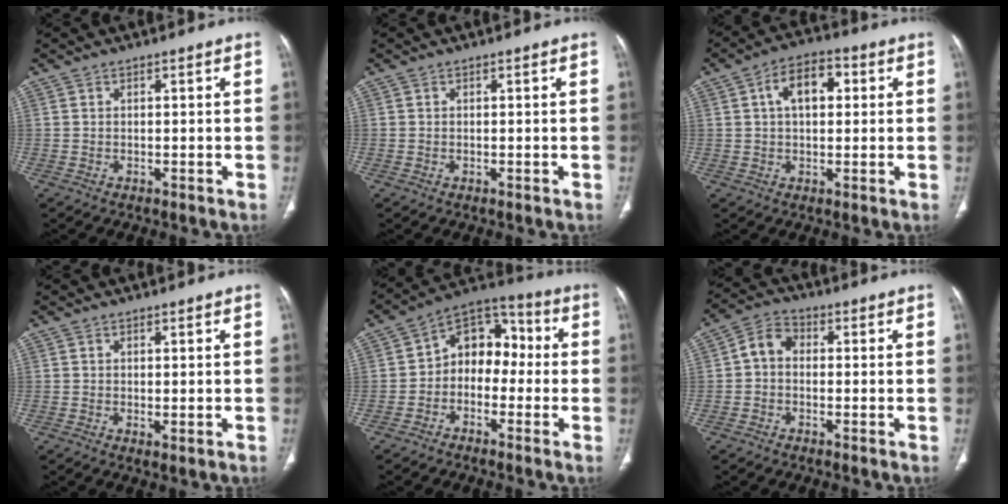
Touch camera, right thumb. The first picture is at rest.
{"total": 0.0}
{"total": 8.6, "force": [2.1, 5.0, 6.7], "torque": [-0.097, 0.017, 0.029]}
{"total": 1.2, "force": [-0.1, 0.4, 1.1], "torque": [-0.025, -0.007, 0.001]}
{"total": 10.7, "force": [-1.1, 8.0, 7.1], "torque": [-0.066, 0.048, -0.039]}
{"total": 5.2, "force": [-0.2, 4.0, 3.4], "torque": [-0.048, 0.015, -0.018]}